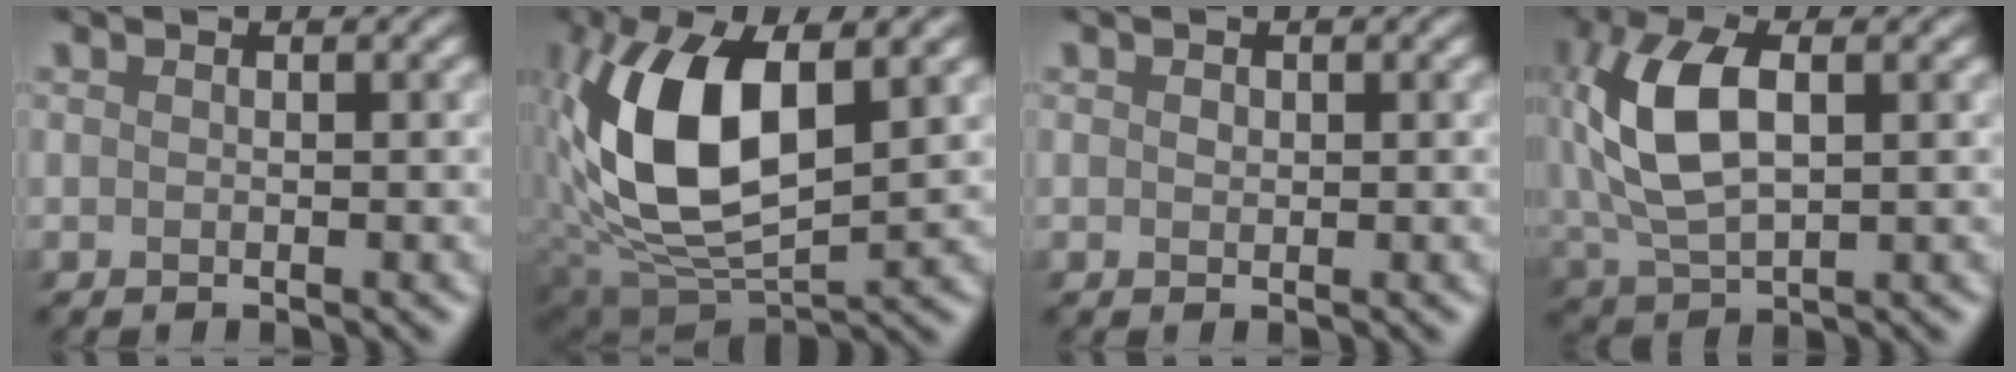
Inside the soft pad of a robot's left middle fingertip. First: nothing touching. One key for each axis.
{"total": 10.8, "fx": 2.0, "fy": 5.4, "fz": 9.1, "tx": -0.198, "ty": 0.006, "tz": 0.032}
{"total": 0.8, "fx": 0.3, "fy": 0.7, "fz": 0.2, "tx": 0.002, "ty": 0.002, "tz": 0.001}
{"total": 7.9, "fx": 2.0, "fy": 4.2, "fz": 6.3, "tx": -0.157, "ty": 0.009, "tz": 0.033}